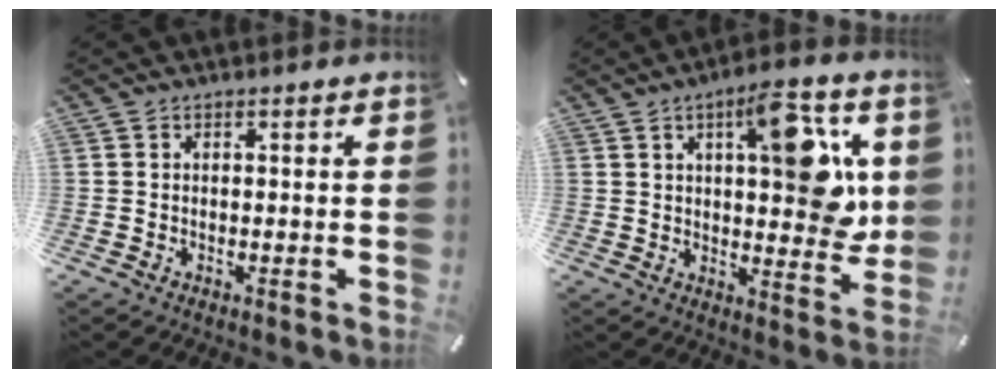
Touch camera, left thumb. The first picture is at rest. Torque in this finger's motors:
{"motor_torque": [2.50, 2.51, 1.48, -1.29, 0.52]}